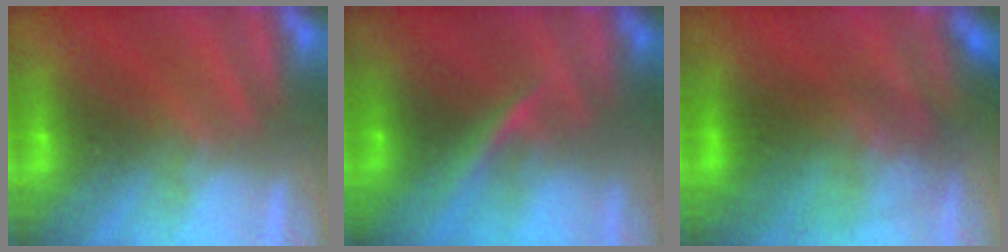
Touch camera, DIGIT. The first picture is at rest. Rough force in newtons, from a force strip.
{"total": 2.9}
{"total": 2.8}